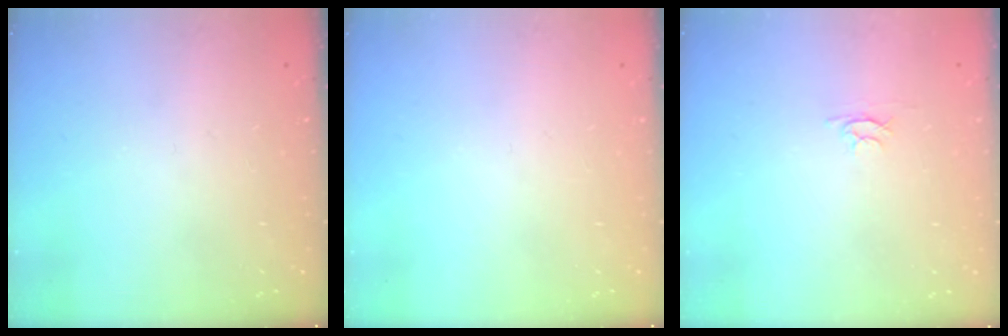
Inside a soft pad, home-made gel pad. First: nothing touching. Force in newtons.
{"total": 0.0}
{"total": 2.4, "press": 2.4, "slide": 0.3}